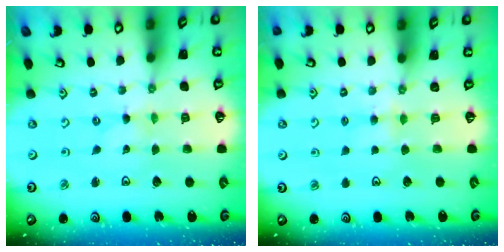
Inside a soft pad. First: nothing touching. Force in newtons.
{"total": 4.4, "press": 4.3, "slide": 0.7}